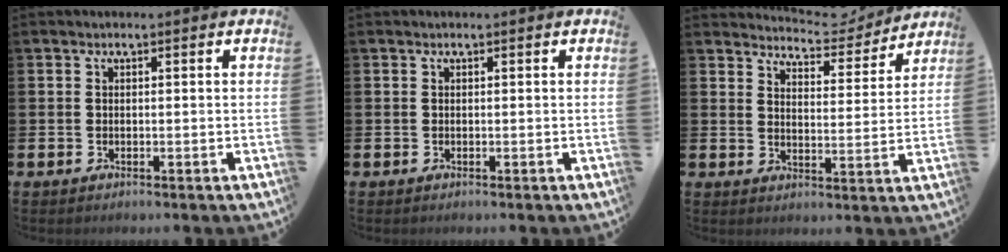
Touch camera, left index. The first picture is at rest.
{"total": 0.0}
{"total": 5.5, "force": [5.4, 0.9, 0.4], "torque": [-0.018, -0.039, 0.093]}